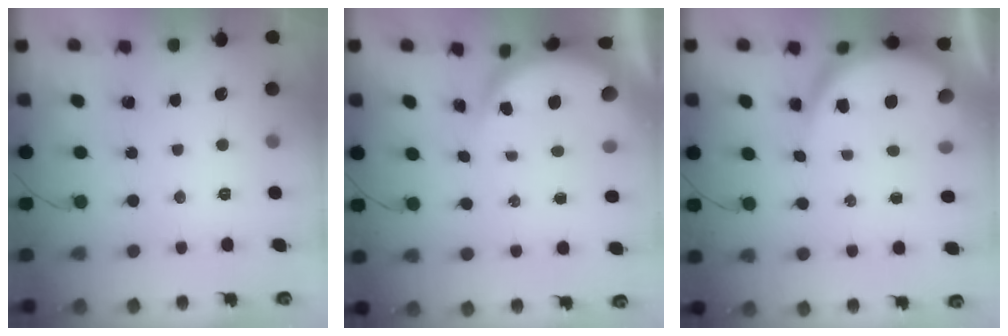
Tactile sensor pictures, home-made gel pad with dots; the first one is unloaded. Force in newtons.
{"total": 5.2, "press": 5.1, "slide": 0.8}
{"total": 8.4, "press": 8.4, "slide": 1.0}